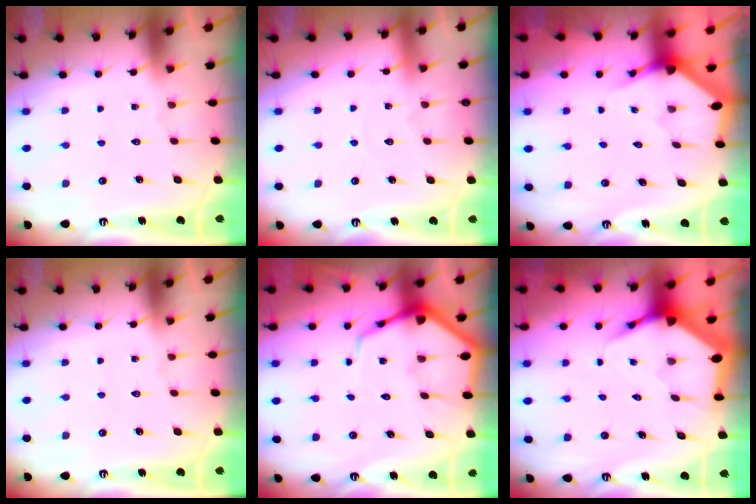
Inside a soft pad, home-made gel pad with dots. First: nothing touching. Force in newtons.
{"total": 2.7, "press": 2.7, "slide": 0.3}
{"total": 2.9, "press": 2.9, "slide": 0.2}
{"total": 0.0}
{"total": 7.5, "press": 7.5, "slide": 0.7}
{"total": 5.6, "press": 5.5, "slide": 0.8}